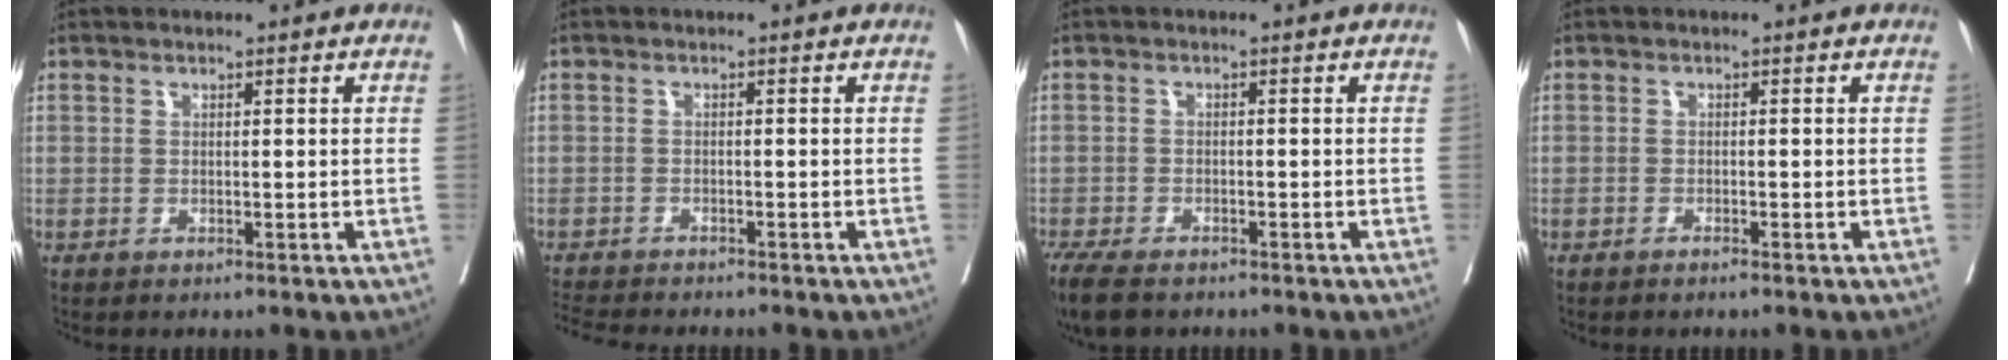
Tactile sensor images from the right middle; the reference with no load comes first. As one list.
[{"total": 6.6, "force": [-6.1, 0.5, 2.4], "torque": [-0.034, -0.011, -0.098]}, {"total": 7.0, "force": [-5.4, 2.6, 3.6], "torque": [-0.070, -0.016, -0.089]}, {"total": 1.0, "force": [-0.8, 0.0, 0.6], "torque": [-0.013, -0.001, -0.013]}]